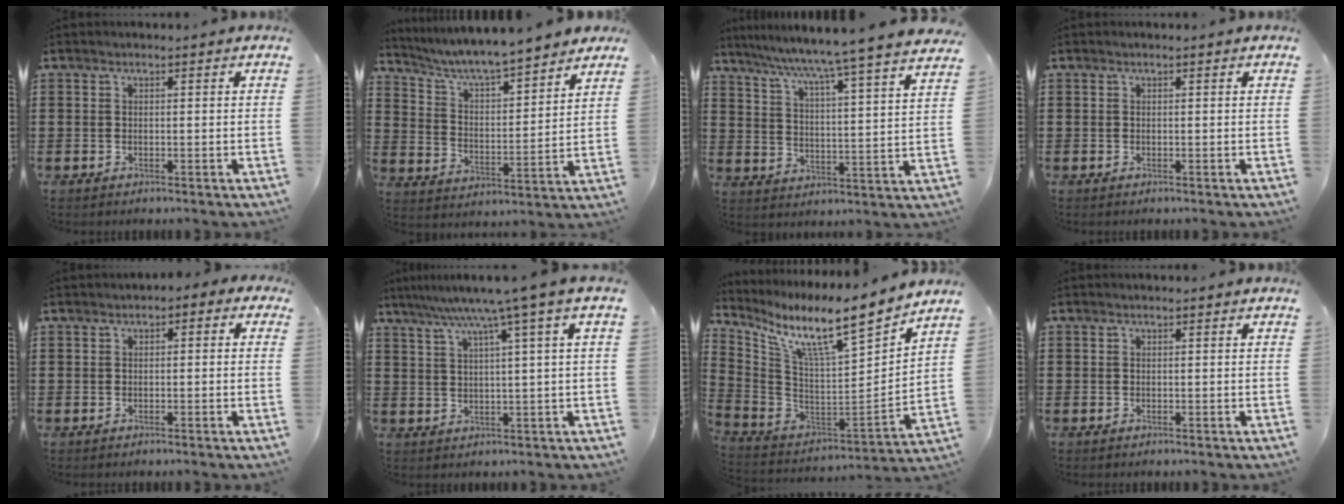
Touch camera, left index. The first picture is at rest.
{"total": 5.4, "force": [5.0, 0.2, 1.8], "torque": [-0.058, -0.038, 0.081]}
{"total": 6.0, "force": [5.1, -1.6, 2.6], "torque": [-0.073, -0.052, 0.075]}
{"total": 0.0}
{"total": 0.9, "force": [-0.4, 0.6, 0.6], "torque": [-0.013, 0.003, -0.009]}
{"total": 7.1, "force": [4.2, -1.0, 5.6], "torque": [-0.120, -0.015, 0.066]}
{"total": 11.8, "force": [8.7, 1.6, 7.9], "torque": [-0.167, -0.067, 0.139]}
{"total": 0.0}